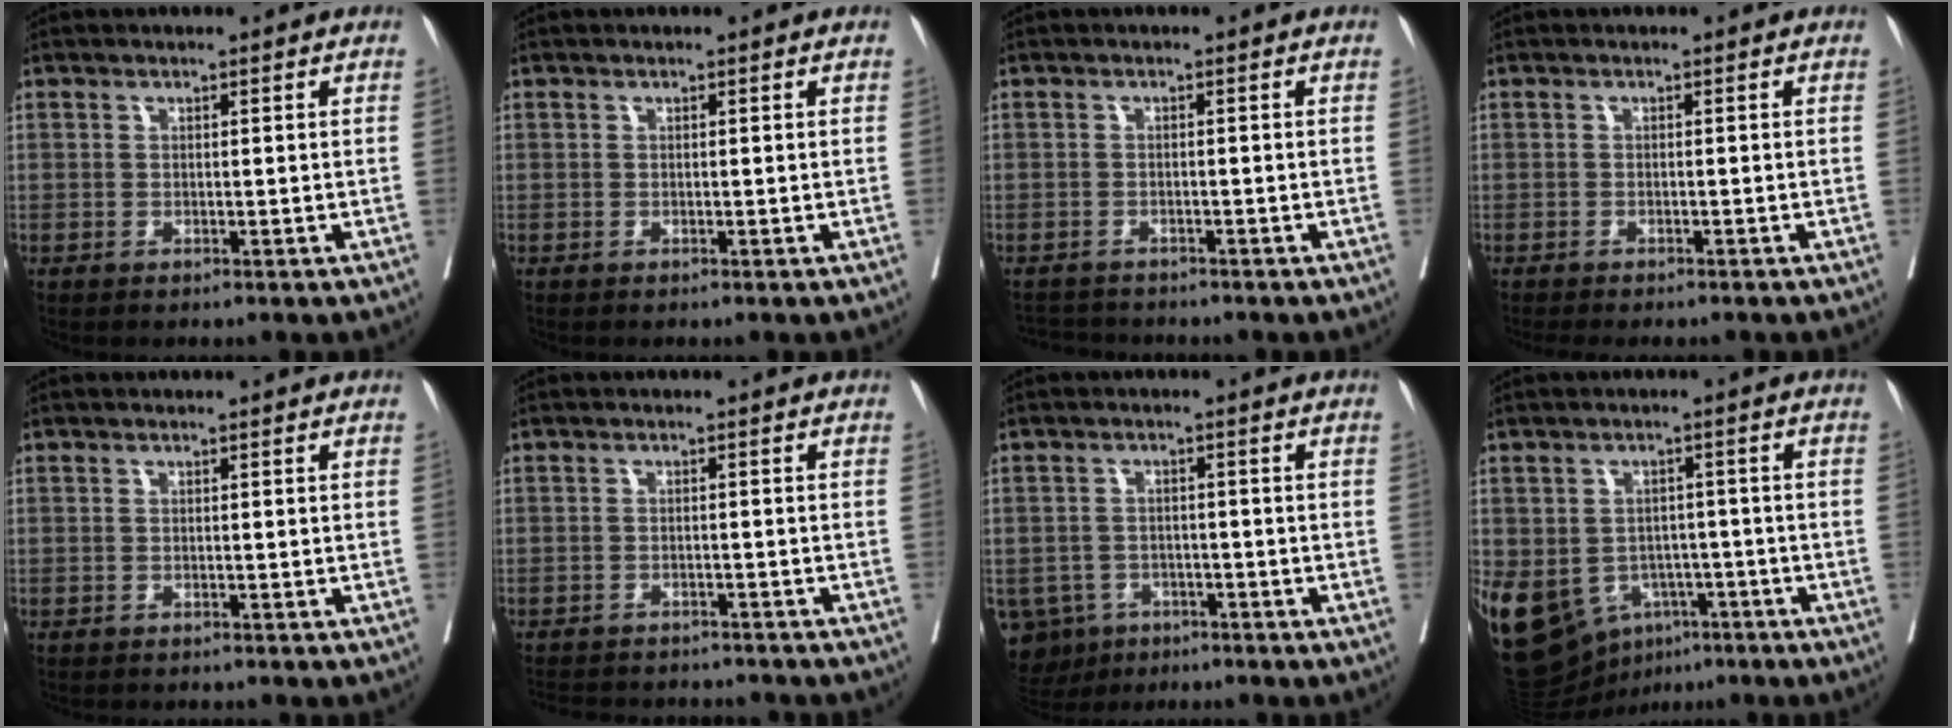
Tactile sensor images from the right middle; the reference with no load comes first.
{"total": 0.0}
{"total": 3.9, "force": [-3.8, 0.7, 0.2], "torque": [0.001, -0.010, -0.062]}
{"total": 5.5, "force": [-4.9, 1.0, 2.3], "torque": [-0.020, -0.006, -0.068]}
{"total": 1.6, "force": [-1.5, 0.4, 0.5], "torque": [-0.011, -0.003, -0.019]}
{"total": 13.1, "force": [-12.0, 3.4, 4.1], "torque": [-0.082, 0.000, -0.146]}
{"total": 8.7, "force": [-5.0, 6.8, 1.9], "torque": [-0.051, -0.001, -0.070]}
{"total": 17.6, "force": [-7.6, 13.3, 8.6], "torque": [-0.208, 0.008, -0.100]}